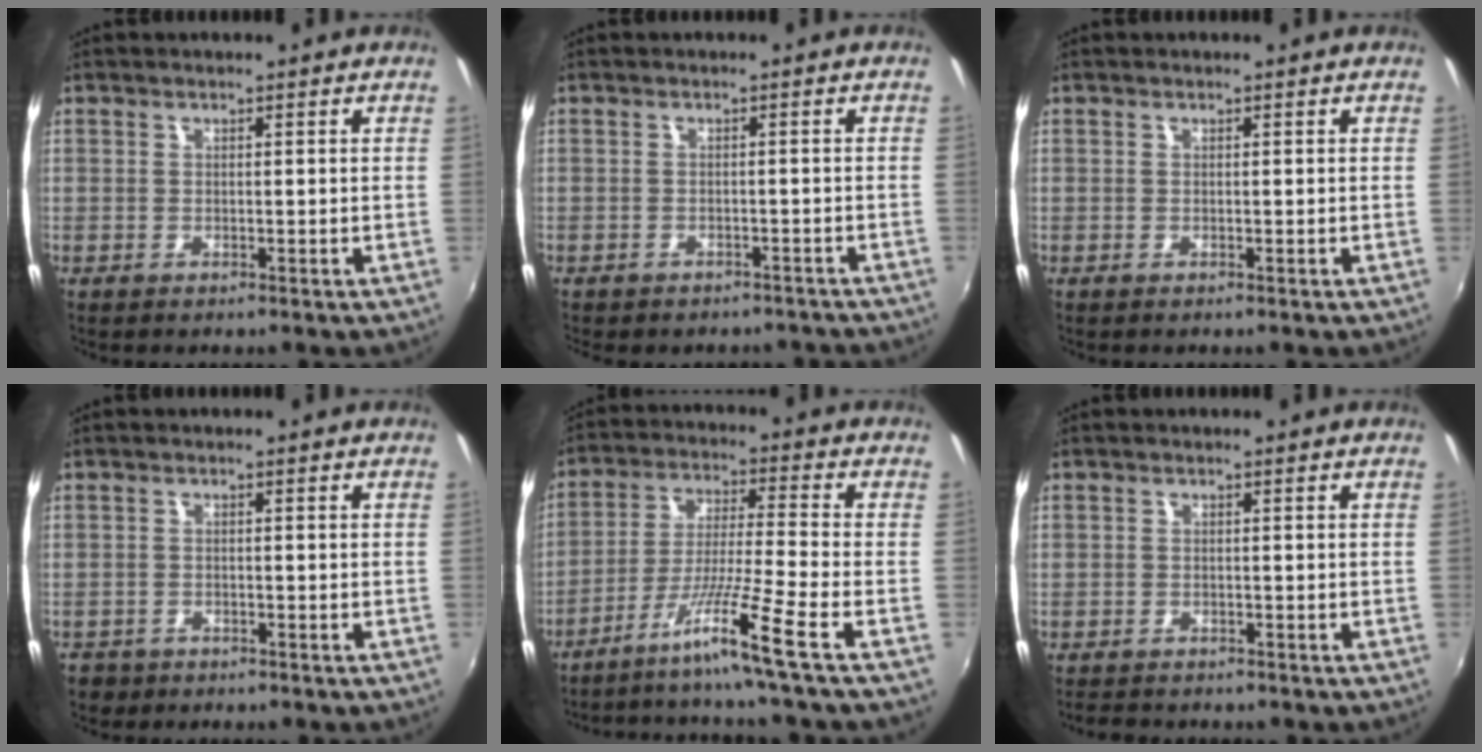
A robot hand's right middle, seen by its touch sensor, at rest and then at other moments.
{"total": 6.9, "force": [-6.1, 2.6, 2.0], "torque": [-0.044, -0.009, -0.068]}
{"total": 0.0}
{"total": 3.1, "force": [-2.1, 2.1, 0.8], "torque": [-0.027, -0.004, -0.033]}
{"total": 9.8, "force": [-6.9, -3.6, 6.0], "torque": [-0.127, -0.006, -0.122]}
{"total": 2.7, "force": [-2.4, 1.3, 0.5], "torque": [-0.017, -0.002, -0.042]}